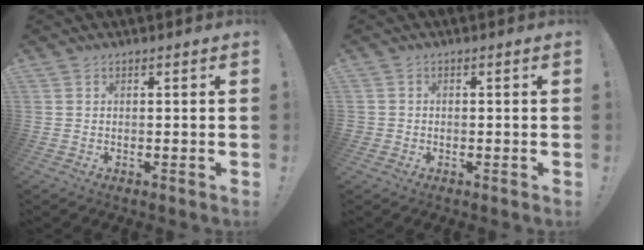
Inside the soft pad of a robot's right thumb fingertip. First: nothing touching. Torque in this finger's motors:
{"motor_torque": [-0.25, 0.10, 0.16, -0.08, 0.01]}